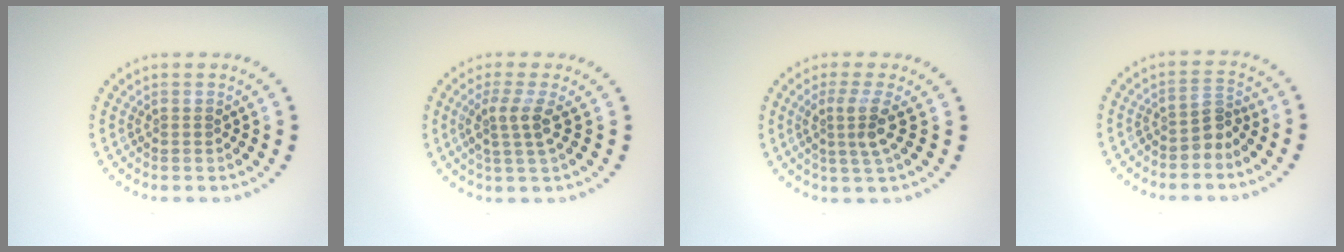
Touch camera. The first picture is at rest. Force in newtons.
{"total": 2.7, "press": 2.0, "slide": 1.8}
{"total": 2.7, "press": 2.0, "slide": 1.9}
{"total": 2.0, "press": 1.5, "slide": 1.3}